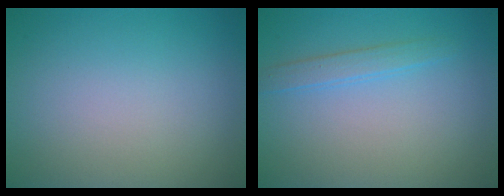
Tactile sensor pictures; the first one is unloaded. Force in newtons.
{"total": 1.7, "press": 1.7, "slide": 0.1}